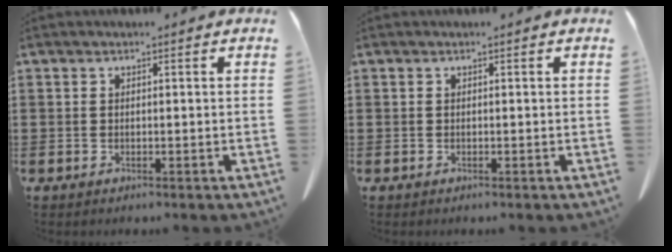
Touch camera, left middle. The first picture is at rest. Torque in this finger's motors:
{"motor_torque": [0.40, -0.64, 0.00, 0.02]}